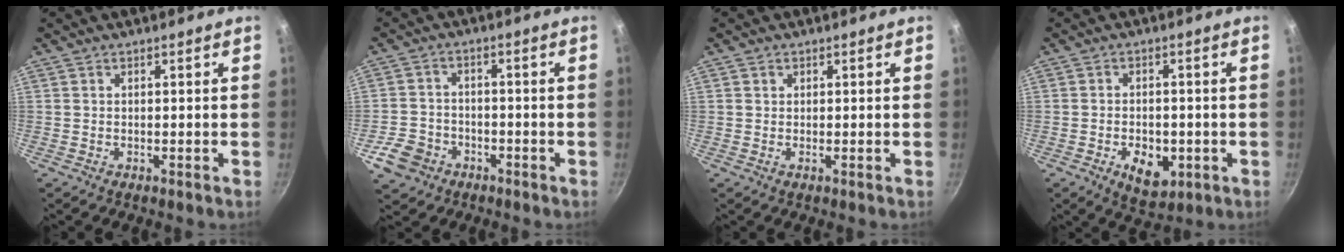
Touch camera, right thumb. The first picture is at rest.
{"total": 7.0, "force": [-3.6, 5.5, 2.4], "torque": [-0.037, 0.031, -0.063]}
{"total": 0.8, "force": [0.3, 0.7, 0.2], "torque": [-0.001, 0.003, 0.003]}
{"total": 7.7, "force": [-2.5, 4.8, 5.5], "torque": [-0.062, 0.003, -0.026]}